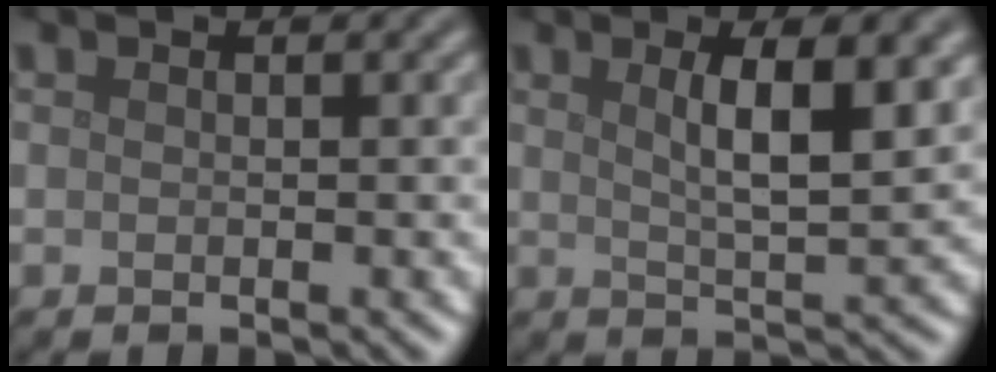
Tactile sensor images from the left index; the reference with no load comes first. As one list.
[{"total": 5.5, "force": [1.8, 1.4, 5.0], "torque": [-0.073, 0.001, 0.029]}]